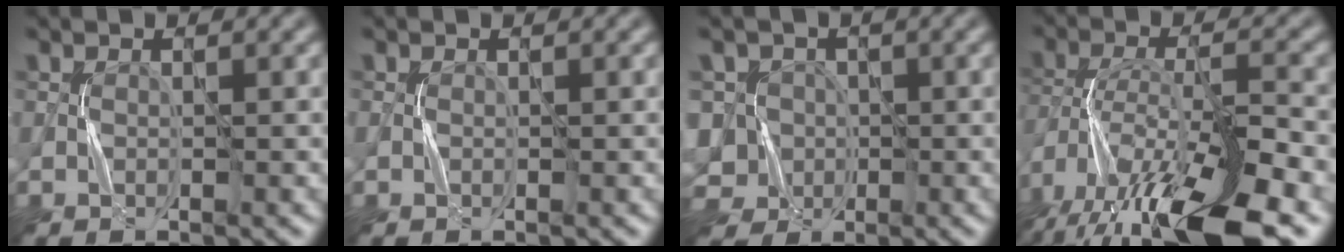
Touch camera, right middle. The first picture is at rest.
{"total": 0.0}
{"total": 7.1, "force": [-2.5, 6.4, 1.9], "torque": [-0.038, 0.006, -0.069]}
{"total": 14.7, "force": [-9.7, 4.7, 10.1], "torque": [-0.209, -0.010, -0.156]}